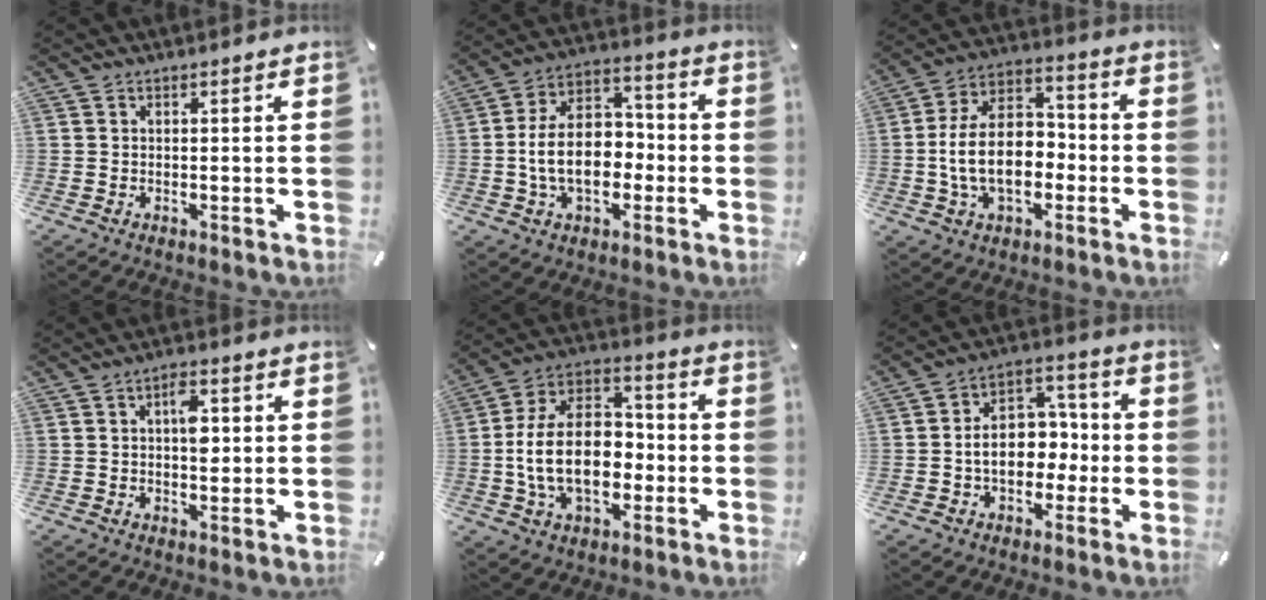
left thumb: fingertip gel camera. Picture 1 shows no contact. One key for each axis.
{"total": 14.3, "fx": -2.5, "fy": 9.9, "fz": 10.0, "tx": -0.194, "ty": 0.017, "tz": -0.045}
{"total": 15.9, "fx": -2.9, "fy": 10.5, "fz": 11.6, "tx": -0.230, "ty": 0.012, "tz": -0.056}
{"total": 5.6, "fx": 0.8, "fy": 3.1, "fz": 4.7, "tx": -0.062, "ty": -0.002, "tz": 0.006}
{"total": 18.6, "fx": -3.1, "fy": 12.6, "fz": 13.3, "tx": -0.254, "ty": 0.015, "tz": -0.058}
{"total": 11.2, "fx": -2.0, "fy": 8.6, "fz": 7.0, "tx": -0.116, "ty": 0.021, "tz": -0.034}